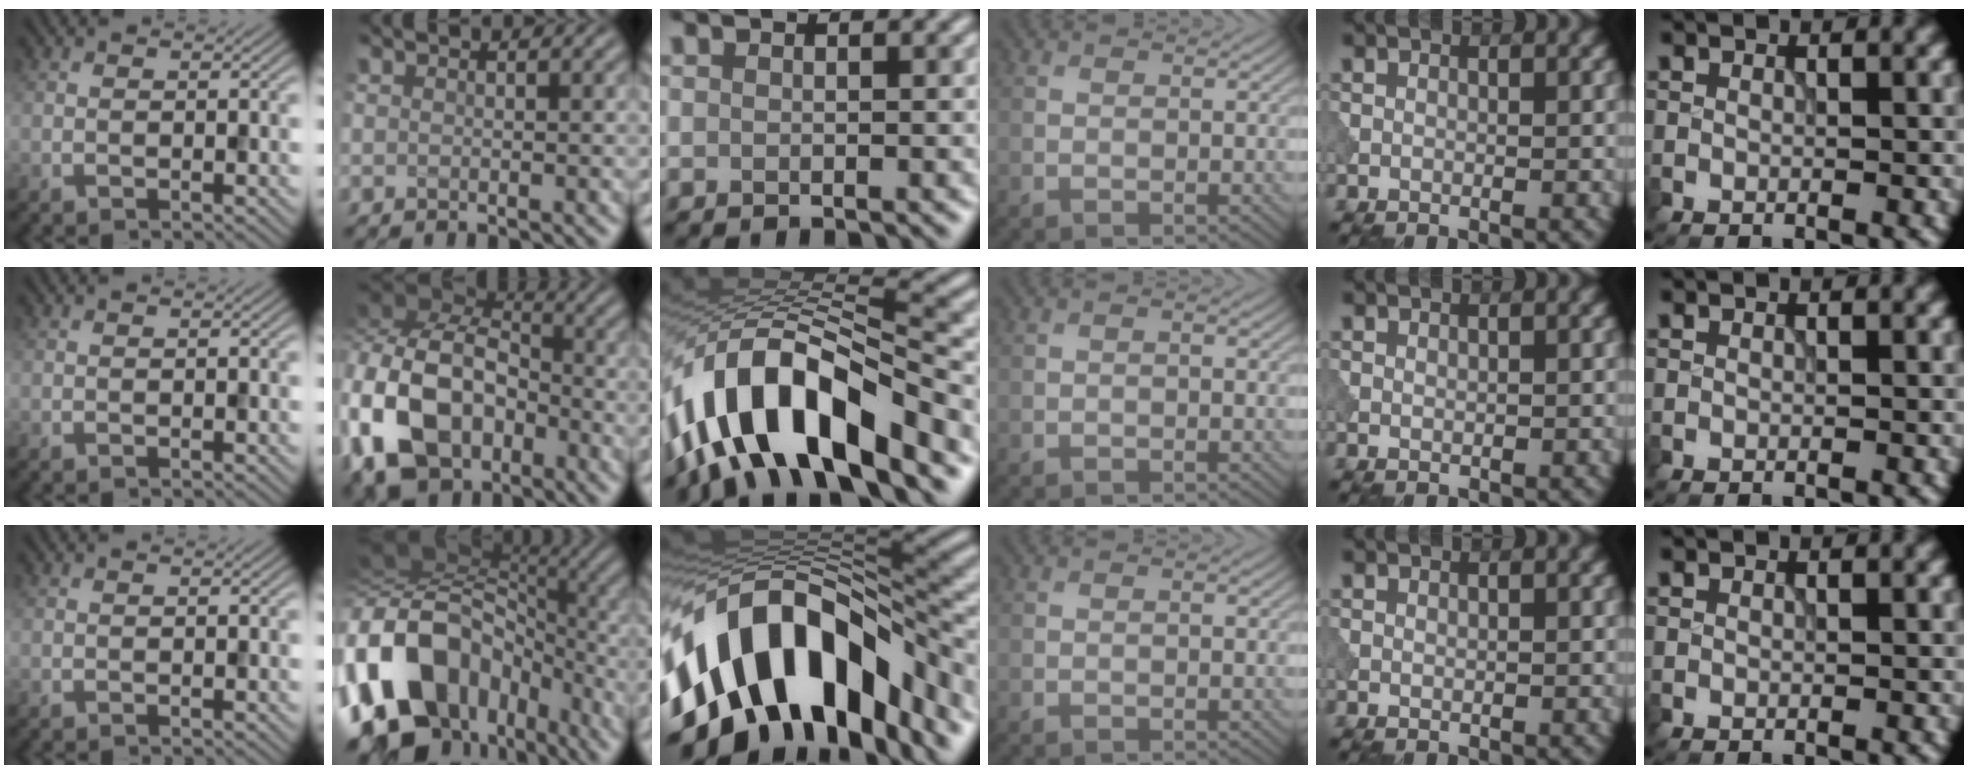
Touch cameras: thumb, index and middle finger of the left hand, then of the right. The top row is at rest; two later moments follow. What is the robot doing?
{"motion": "insert", "object": "peg toy"}